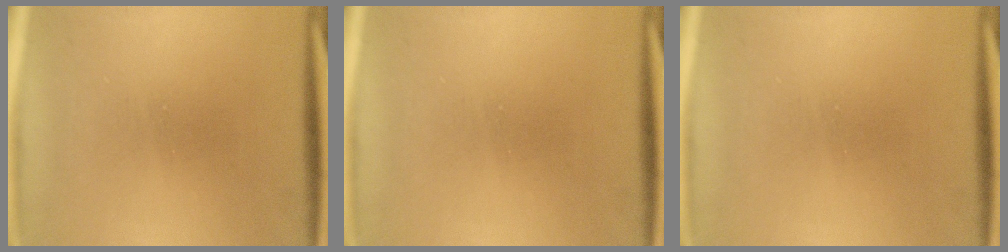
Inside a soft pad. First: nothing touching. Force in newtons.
{"total": 0.0}
{"total": 0.0}